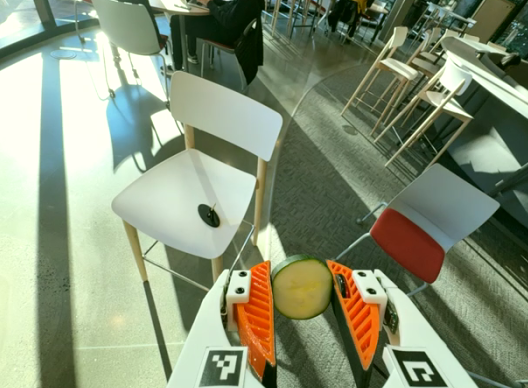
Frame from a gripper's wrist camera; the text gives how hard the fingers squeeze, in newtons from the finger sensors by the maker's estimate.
{"total": 9.1, "left": 9.1, "right": 9.2}